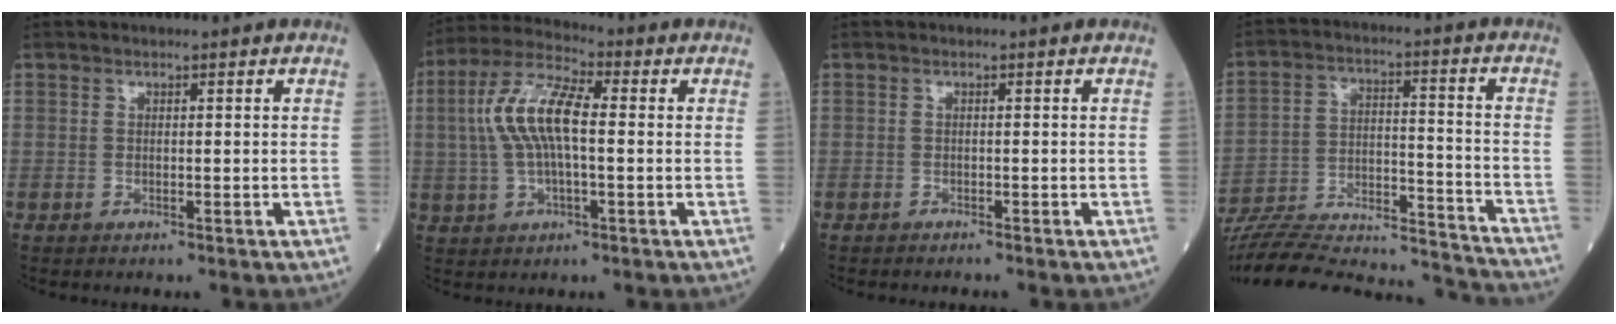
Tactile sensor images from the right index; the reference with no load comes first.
{"total": 10.0, "force": [0.7, 3.1, 9.5], "torque": [-0.205, 0.021, 0.009]}
{"total": 0.7, "force": [-0.7, -0.1, 0.0], "torque": [-0.003, -0.002, -0.013]}
{"total": 22.8, "force": [-21.6, 2.9, 6.7], "torque": [-0.119, 0.008, -0.329]}